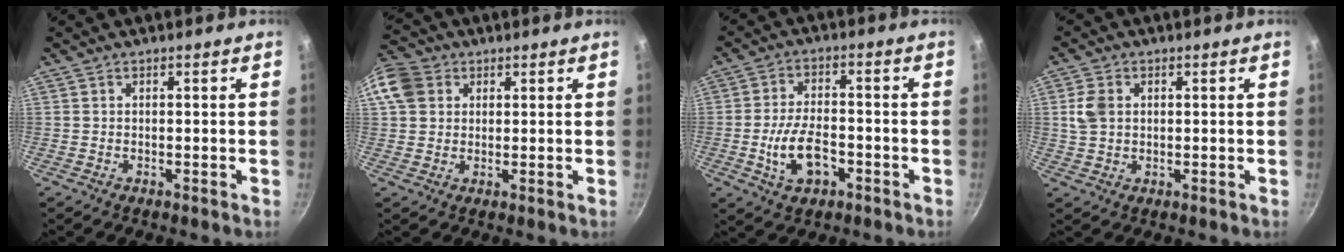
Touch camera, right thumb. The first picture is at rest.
{"total": 9.9, "force": [2.8, 8.3, 4.6], "torque": [-0.088, 0.014, 0.041]}
{"total": 9.5, "force": [-3.2, 5.2, 7.2], "torque": [-0.122, 0.021, -0.055]}
{"total": 4.6, "force": [0.8, 3.5, 2.9], "torque": [-0.050, 0.003, 0.015]}